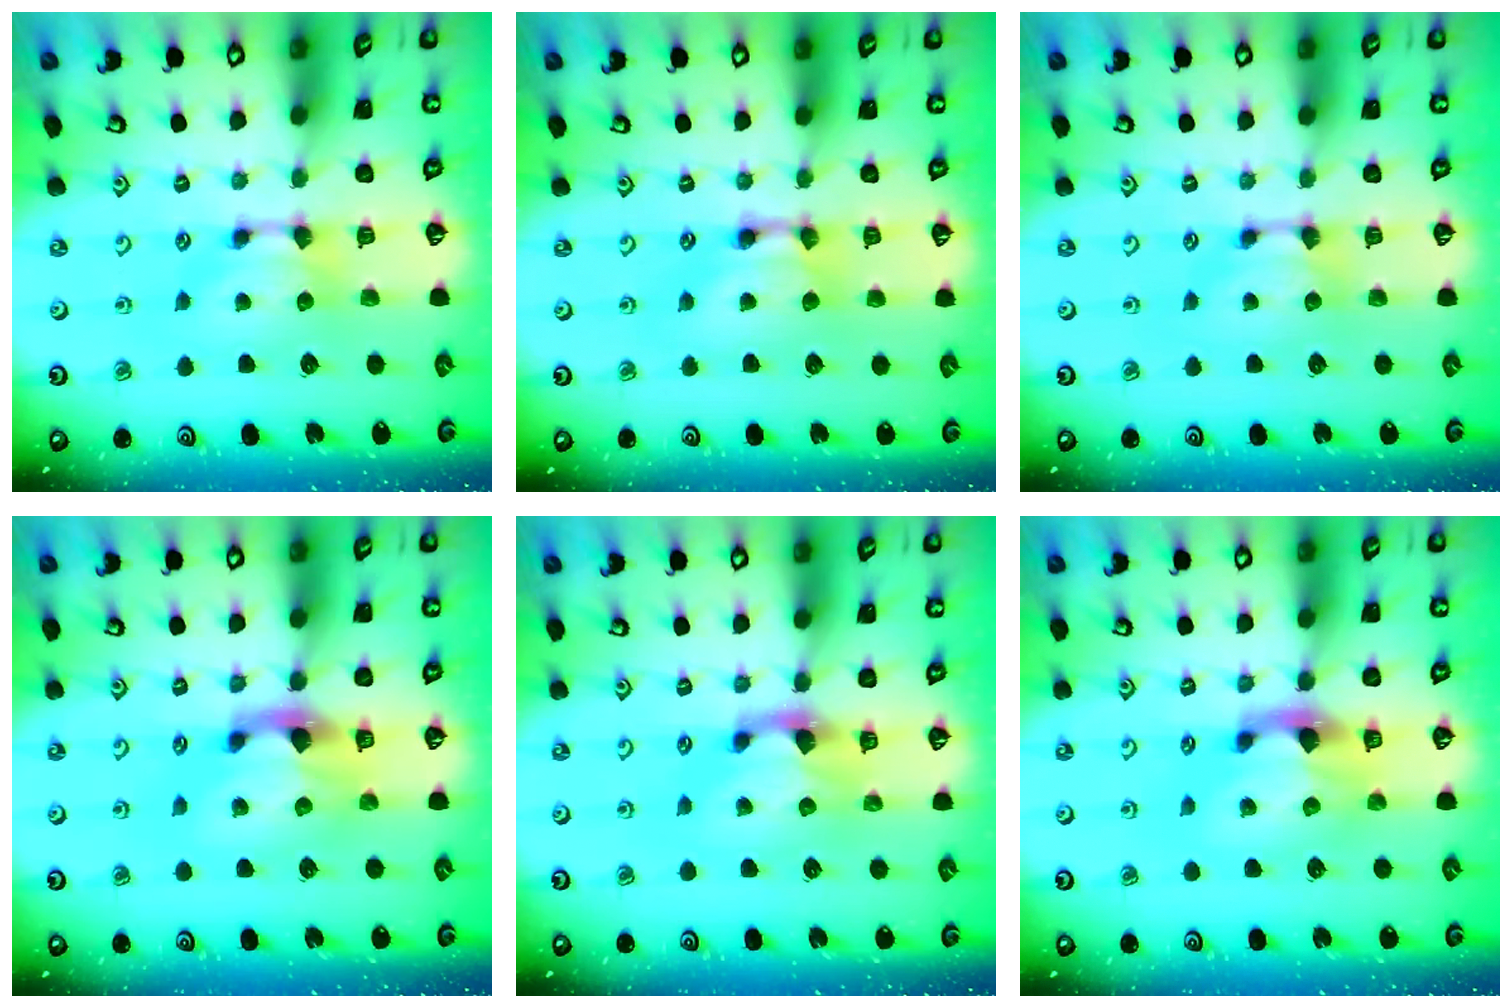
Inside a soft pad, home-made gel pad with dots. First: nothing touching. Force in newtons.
{"total": 2.0, "press": 2.0, "slide": 0.1}
{"total": 0.0}
{"total": 3.1, "press": 2.8, "slide": 1.3}
{"total": 1.2, "press": 0.9, "slide": 0.9}
{"total": 3.1, "press": 2.8, "slide": 1.3}